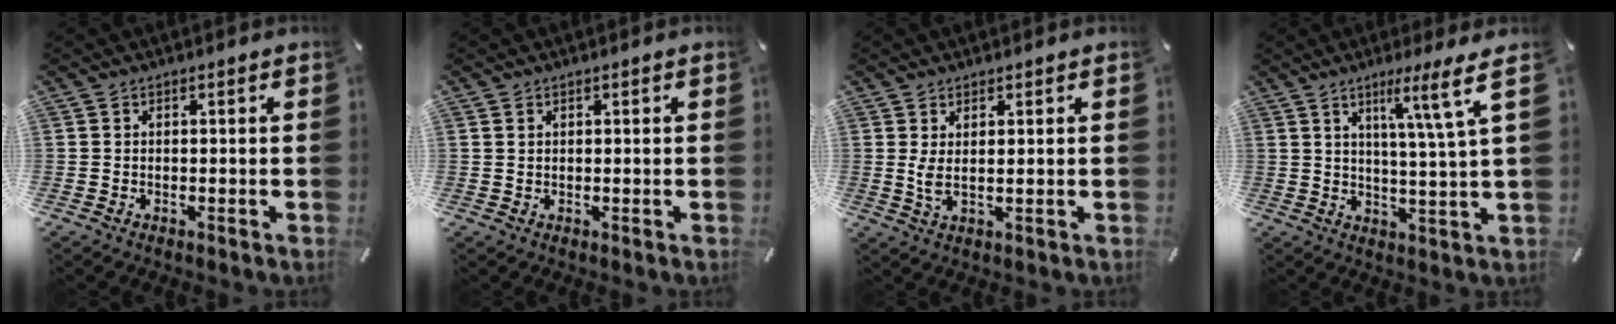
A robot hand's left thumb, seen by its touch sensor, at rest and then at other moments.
{"total": 0.9, "force": [0.4, 0.6, 0.5], "torque": [-0.011, 0.002, 0.008]}
{"total": 3.9, "force": [1.0, 1.2, 3.5], "torque": [-0.088, -0.008, 0.012]}
{"total": 12.2, "force": [5.9, 0.0, 10.7], "torque": [-0.165, -0.028, 0.082]}